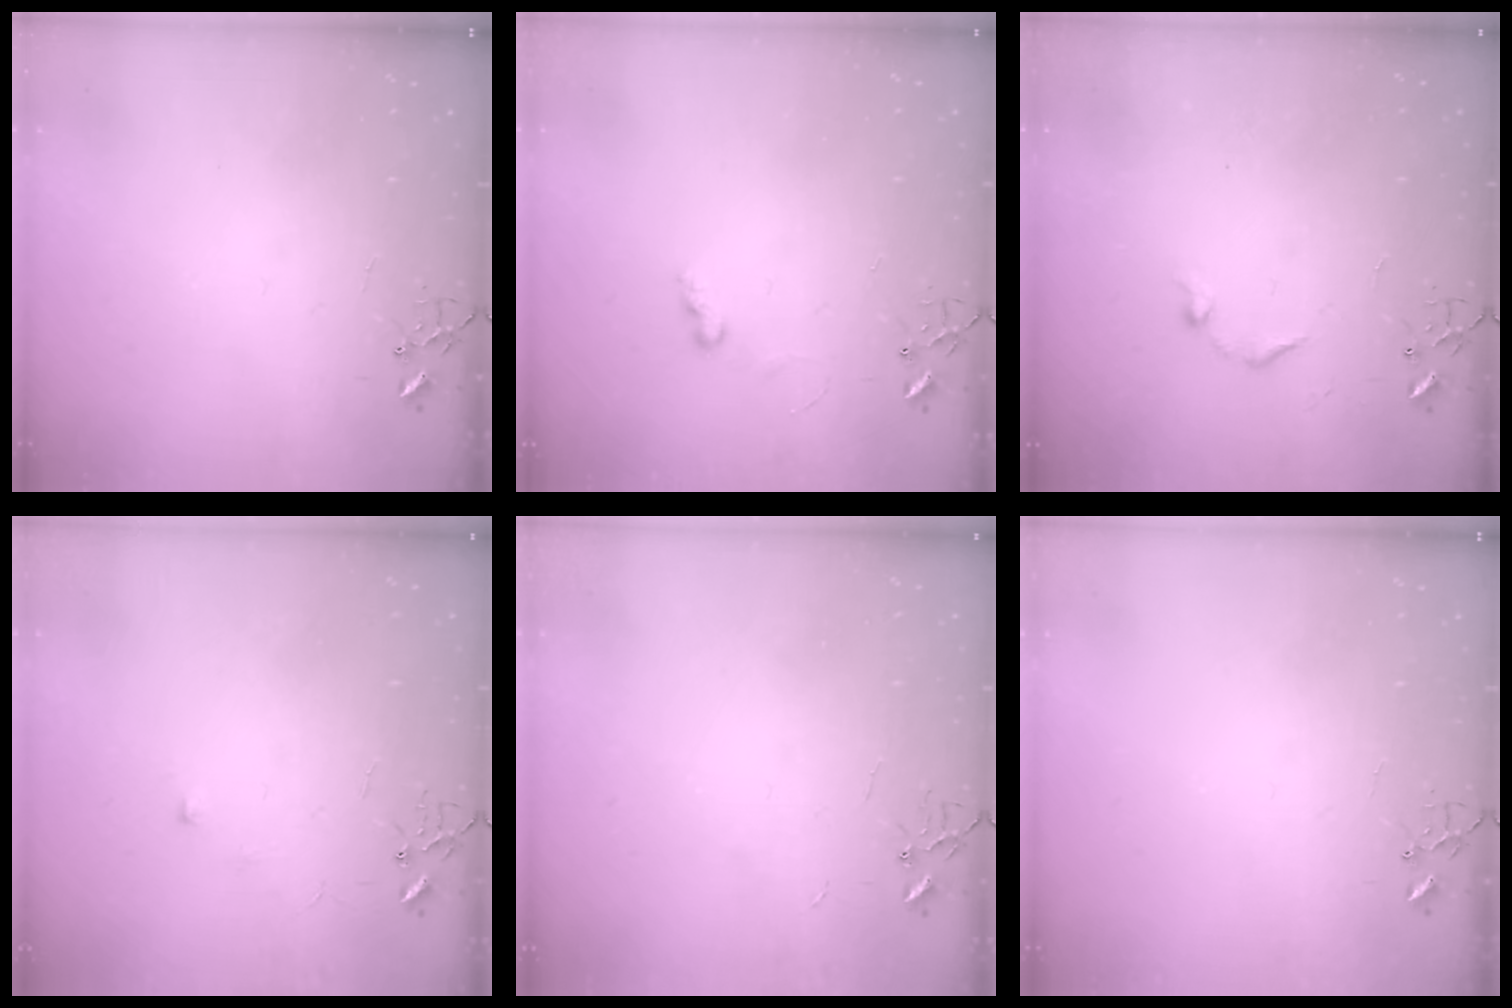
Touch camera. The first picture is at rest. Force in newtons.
{"total": 6.0, "press": 5.9, "slide": 0.7}
{"total": 7.1, "press": 7.1, "slide": 0.8}
{"total": 5.4, "press": 5.3, "slide": 0.7}
{"total": 2.2, "press": 2.2, "slide": 0.3}
{"total": 0.0}